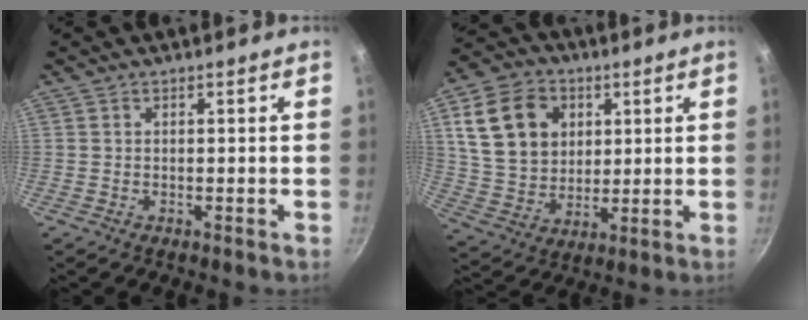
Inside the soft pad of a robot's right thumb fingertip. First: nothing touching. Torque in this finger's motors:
{"motor_torque": [-0.70, 2.48, -0.03, 0.24, 0.14]}